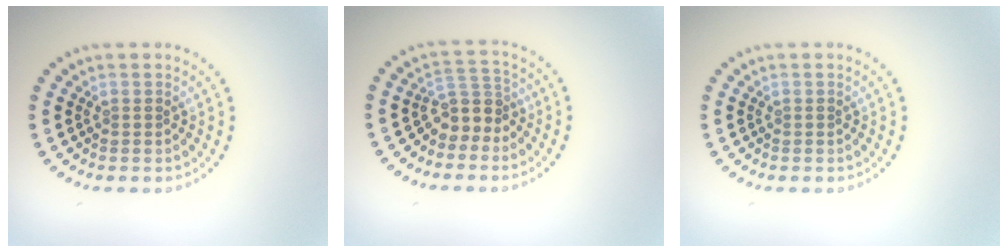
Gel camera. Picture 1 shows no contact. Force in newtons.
{"total": 2.8, "press": 2.2, "slide": 1.7}
{"total": 0.0}